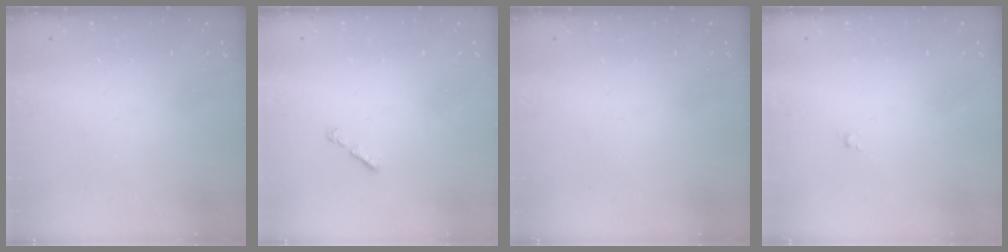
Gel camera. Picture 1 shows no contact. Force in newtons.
{"total": 0.9, "press": 0.8, "slide": 0.5}
{"total": 0.0}
{"total": 0.0}